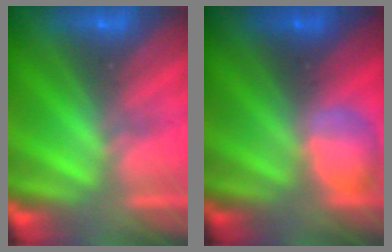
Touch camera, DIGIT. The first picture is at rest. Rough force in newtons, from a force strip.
{"total": 2.4}